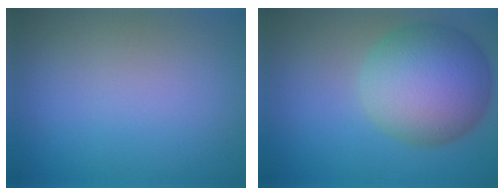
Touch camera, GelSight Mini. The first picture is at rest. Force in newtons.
{"total": 9.4, "press": 9.4, "slide": 0.4}